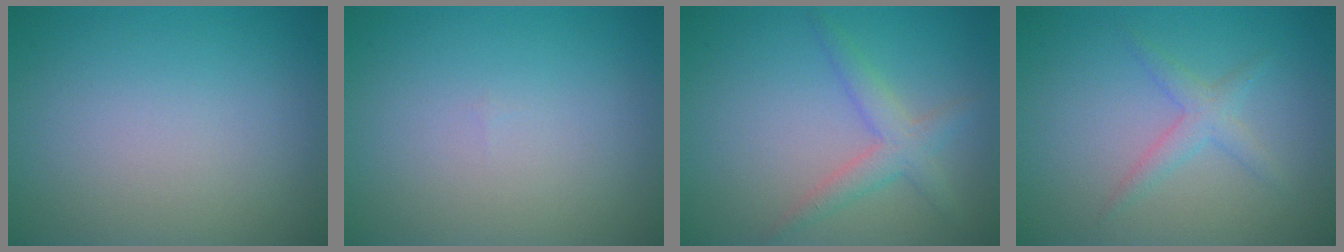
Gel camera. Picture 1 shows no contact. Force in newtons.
{"total": 0.0}
{"total": 2.7, "press": 2.7, "slide": 0.1}
{"total": 1.9, "press": 1.9, "slide": 0.1}